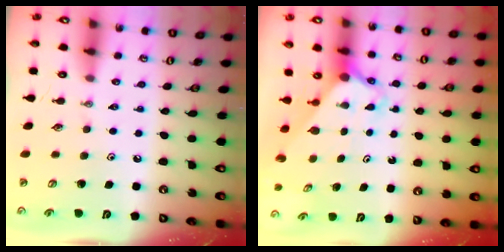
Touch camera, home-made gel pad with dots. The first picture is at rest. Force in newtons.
{"total": 2.6, "press": 2.6, "slide": 0.2}